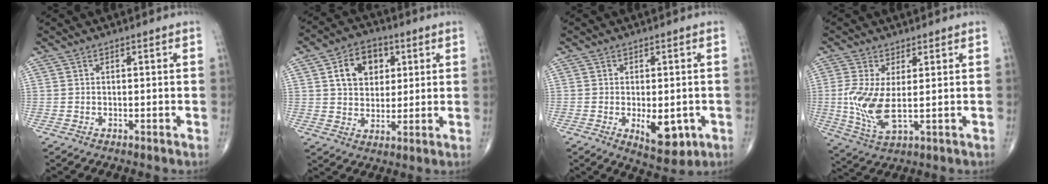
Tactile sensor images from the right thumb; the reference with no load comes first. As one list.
[{"total": 9.9, "force": [3.2, 7.3, 5.8], "torque": [-0.061, -0.006, 0.053]}, {"total": 7.7, "force": [-2.0, 3.6, 6.4], "torque": [-0.075, -0.011, -0.017]}, {"total": 9.2, "force": [0.1, 3.6, 8.4], "torque": [-0.192, -0.018, 0.011]}]